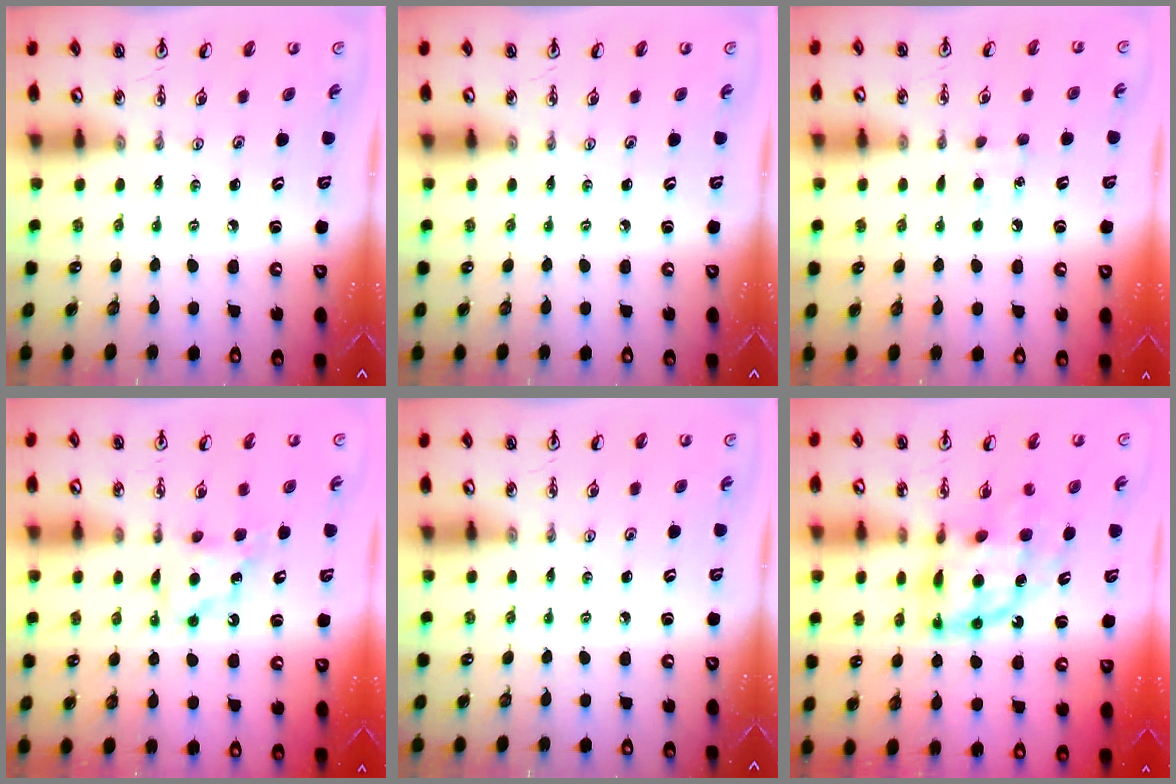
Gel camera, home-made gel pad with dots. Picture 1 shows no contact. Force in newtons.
{"total": 0.0}
{"total": 6.1, "press": 6.1, "slide": 0.7}
{"total": 6.4, "press": 6.4, "slide": 0.3}
{"total": 0.0}
{"total": 11.7, "press": 11.7, "slide": 0.9}